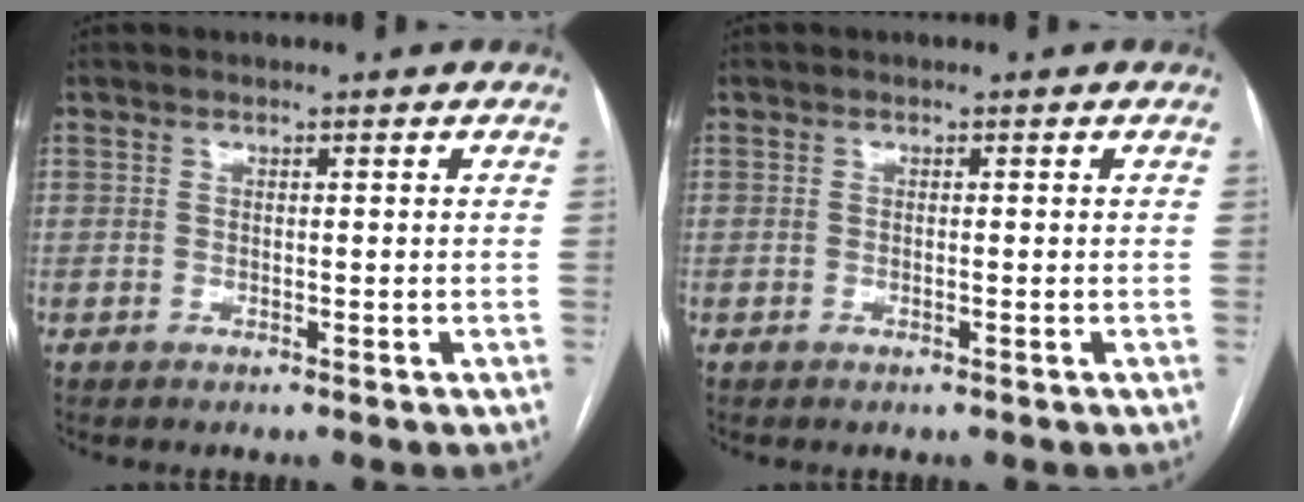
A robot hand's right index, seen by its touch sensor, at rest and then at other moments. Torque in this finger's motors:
{"motor_torque": [0.19, 0.12, 0.02, 0.00]}